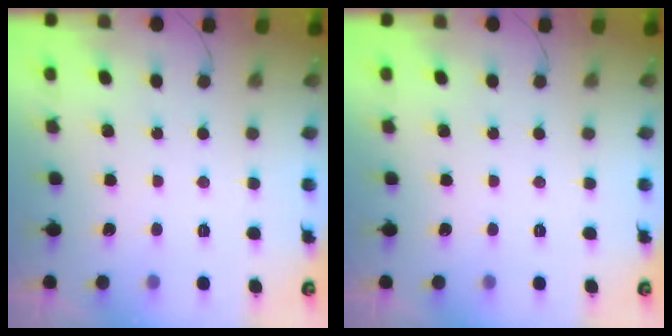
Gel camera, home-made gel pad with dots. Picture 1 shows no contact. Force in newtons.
{"total": 0.0}